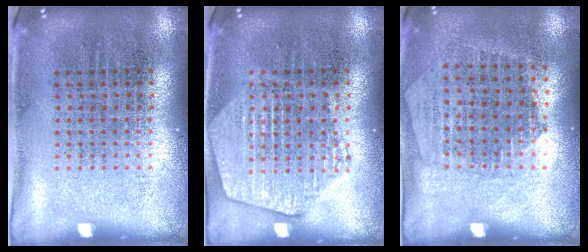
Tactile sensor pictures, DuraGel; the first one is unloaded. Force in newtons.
{"total": 2.8, "press": 2.7, "slide": 0.4}
{"total": 1.3, "press": 1.2, "slide": 0.5}